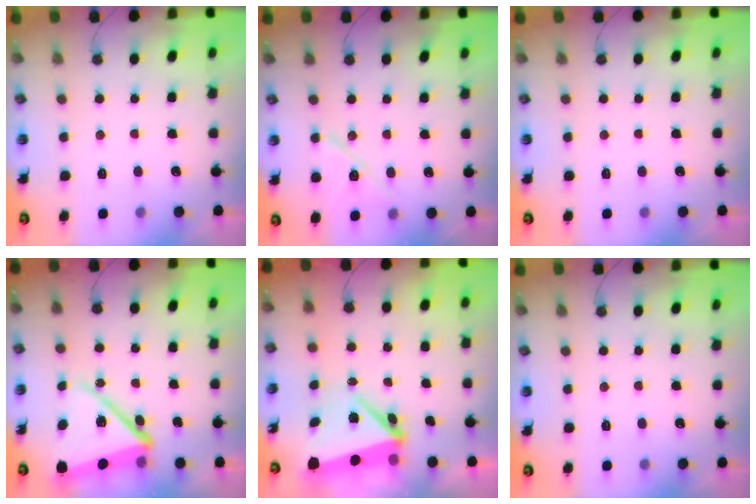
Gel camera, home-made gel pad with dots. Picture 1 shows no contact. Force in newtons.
{"total": 10.6, "press": 10.5, "slide": 1.1}
{"total": 0.0}
{"total": 15.1, "press": 15.0, "slide": 1.5}
{"total": 5.7, "press": 5.3, "slide": 2.0}
{"total": 0.0}